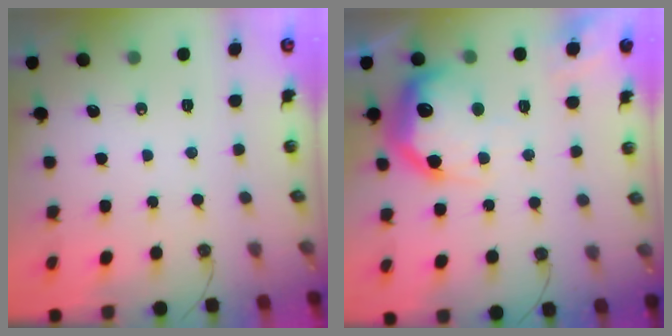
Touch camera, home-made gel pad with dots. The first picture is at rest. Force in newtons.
{"total": 21.8, "press": 21.8, "slide": 1.5}